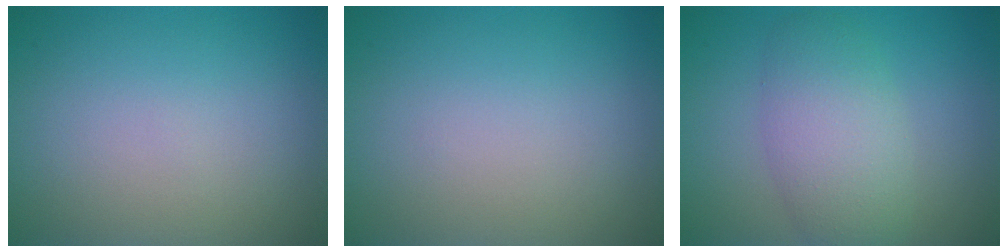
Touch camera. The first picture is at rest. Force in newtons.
{"total": 0.0}
{"total": 5.1, "press": 5.1, "slide": 0.2}